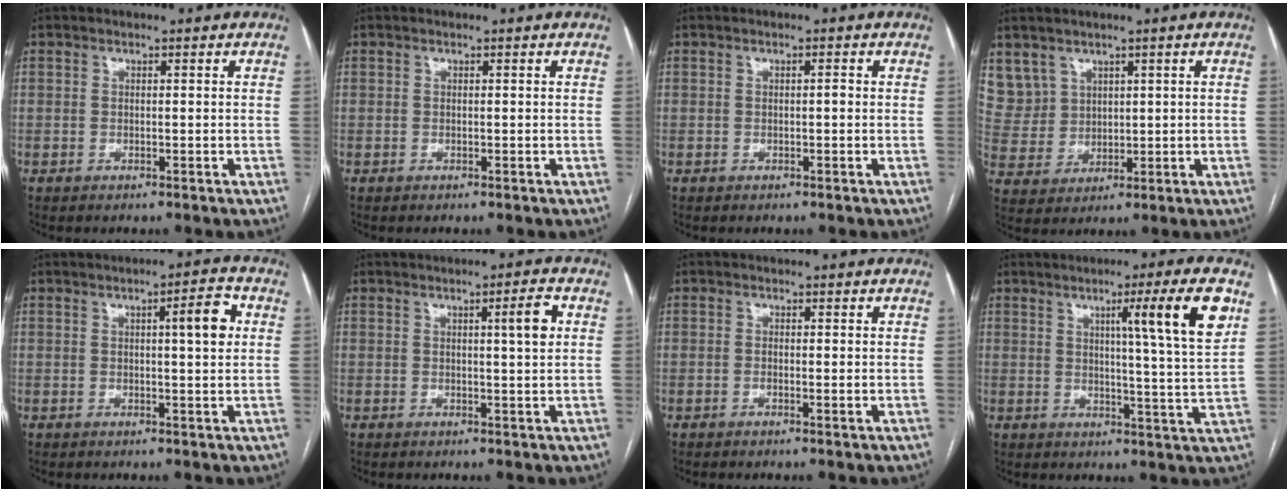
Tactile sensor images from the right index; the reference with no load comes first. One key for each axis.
{"total": 0.0}
{"total": 0.7, "fx": 0.0, "fy": 0.1, "fz": 0.7, "tx": -0.010, "ty": 0.002, "tz": 0.000}
{"total": 7.5, "fx": 4.4, "fy": 6.1, "fz": 0.5, "tx": -0.021, "ty": 0.020, "tz": 0.108}
{"total": 5.3, "fx": 1.3, "fy": 0.7, "fz": 5.1, "tx": -0.070, "ty": 0.008, "tz": 0.017}
{"total": 3.8, "fx": 1.1, "fy": -0.1, "fz": 3.7, "tx": -0.052, "ty": 0.001, "tz": 0.015}
{"total": 1.2, "fx": -0.2, "fy": 0.2, "fz": 1.1, "tx": -0.018, "ty": -0.002, "tz": -0.002}
{"total": 11.3, "fx": 4.9, "fy": -1.9, "fz": 10.0, "tx": -0.141, "ty": -0.006, "tz": 0.070}